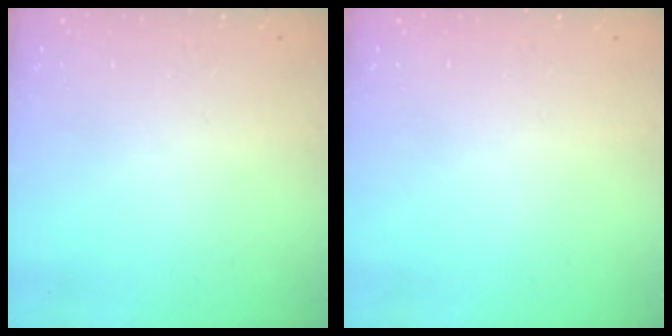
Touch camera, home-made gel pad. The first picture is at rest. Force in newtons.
{"total": 0.0}